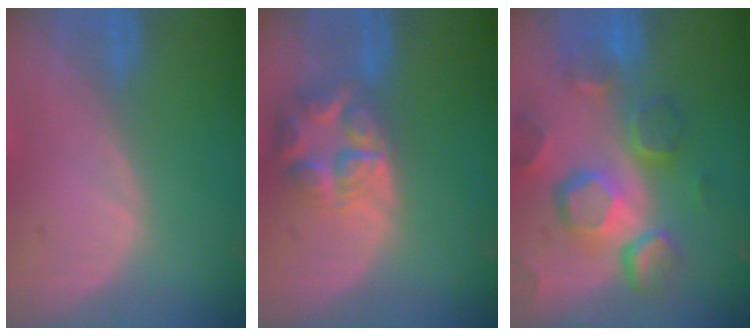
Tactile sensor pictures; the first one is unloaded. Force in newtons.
{"total": 7.7, "press": 6.7, "slide": 3.7}
{"total": 12.4, "press": 10.6, "slide": 6.3}